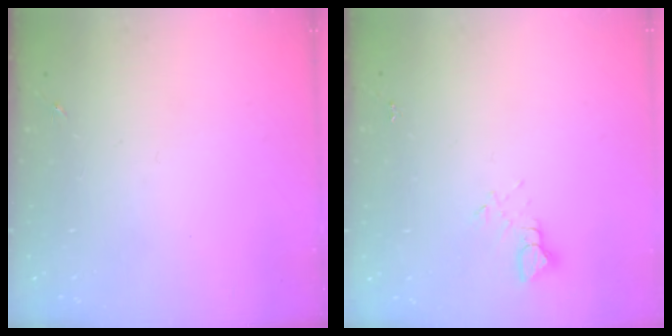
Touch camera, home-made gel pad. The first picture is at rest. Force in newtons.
{"total": 4.0, "press": 4.0, "slide": 0.4}